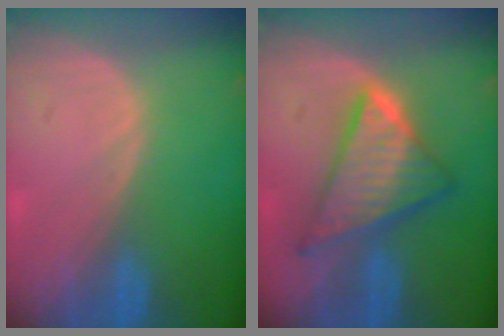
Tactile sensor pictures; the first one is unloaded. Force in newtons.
{"total": 9.2, "press": 9.1, "slide": 0.6}